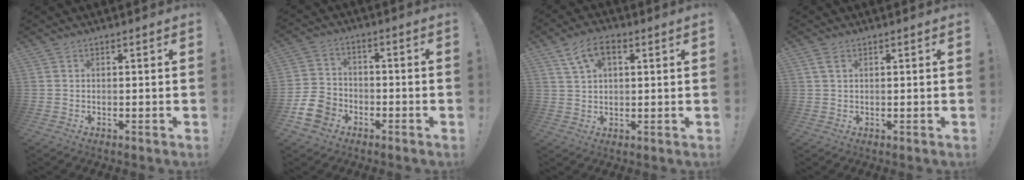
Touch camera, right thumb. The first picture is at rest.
{"total": 10.8, "force": [-5.6, 8.1, 4.5], "torque": [-0.093, 0.040, -0.103]}
{"total": 7.5, "force": [3.3, 3.7, 5.6], "torque": [-0.095, 0.001, 0.063]}
{"total": 2.6, "force": [1.2, 1.2, 1.9], "torque": [-0.031, -0.001, 0.020]}